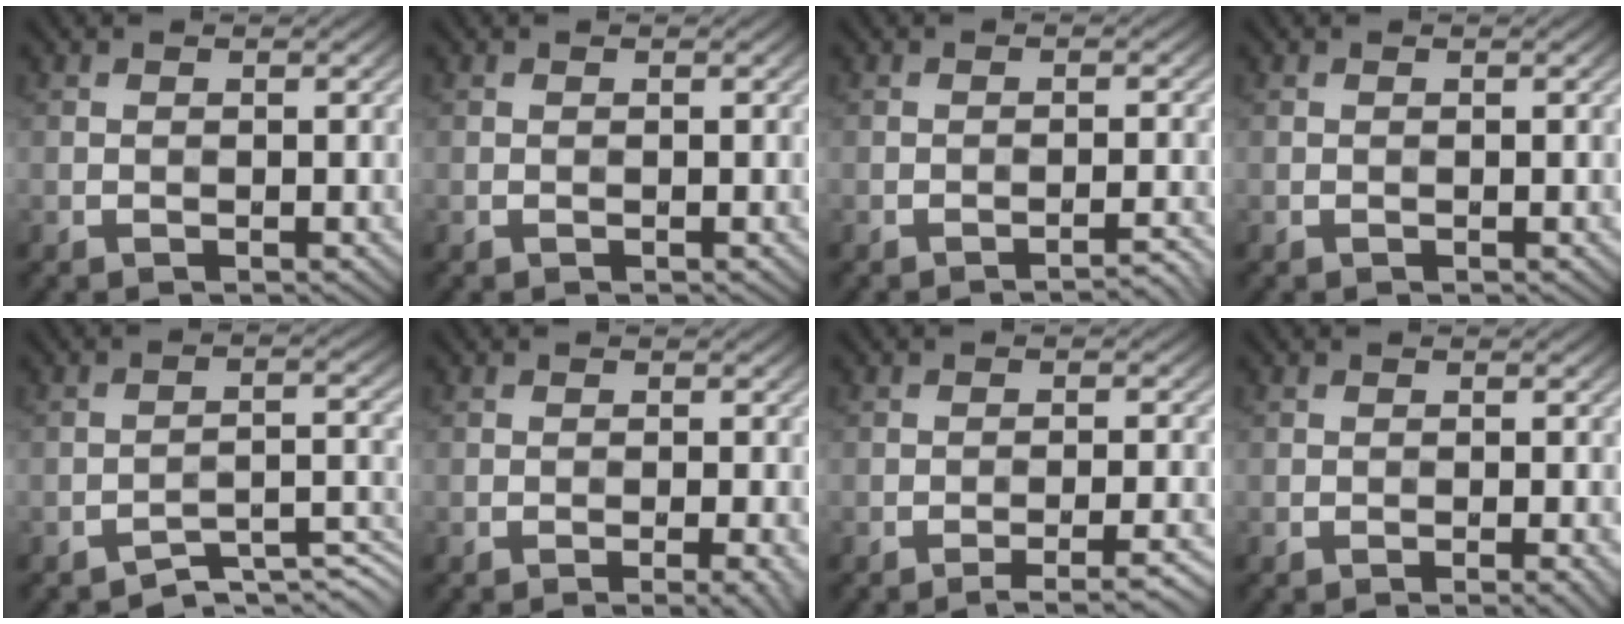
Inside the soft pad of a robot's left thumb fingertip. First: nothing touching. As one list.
[{"total": 0.0}, {"total": 2.2, "force": [-1.8, 0.2, 1.2], "torque": [-0.011, 0.009, -0.031]}, {"total": 0.0}, {"total": 4.6, "force": [-4.1, 0.7, 2.1], "torque": [-0.031, 0.007, -0.066]}, {"total": 2.4, "force": [-1.1, 0.4, 2.1], "torque": [-0.026, 0.005, -0.019]}, {"total": 4.6, "force": [-3.2, 0.8, 3.2], "torque": [-0.045, 0.016, -0.052]}, {"total": 1.4, "force": [-0.6, 0.2, 1.2], "torque": [-0.014, 0.002, -0.012]}]